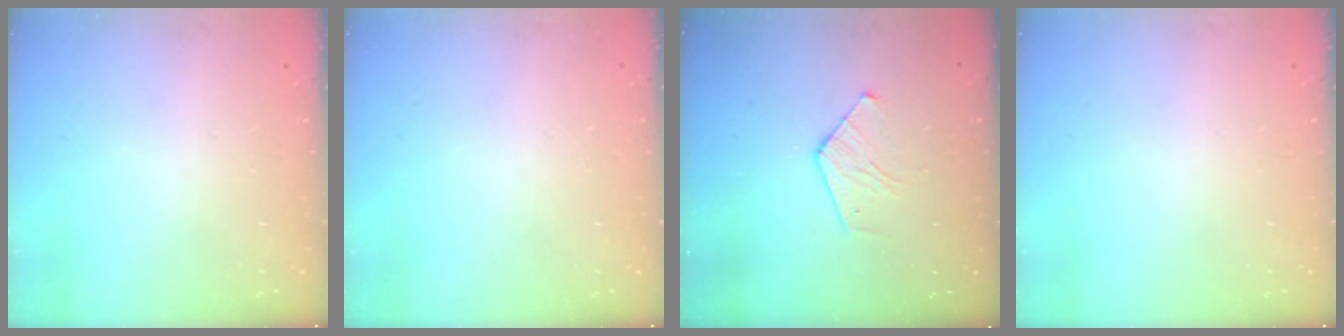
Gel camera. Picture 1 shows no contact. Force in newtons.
{"total": 0.0}
{"total": 7.2, "press": 7.2, "slide": 0.8}
{"total": 0.0}